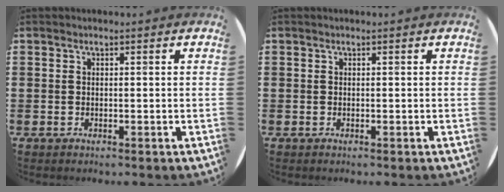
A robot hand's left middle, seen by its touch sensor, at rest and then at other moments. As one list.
[{"total": 0.0}]